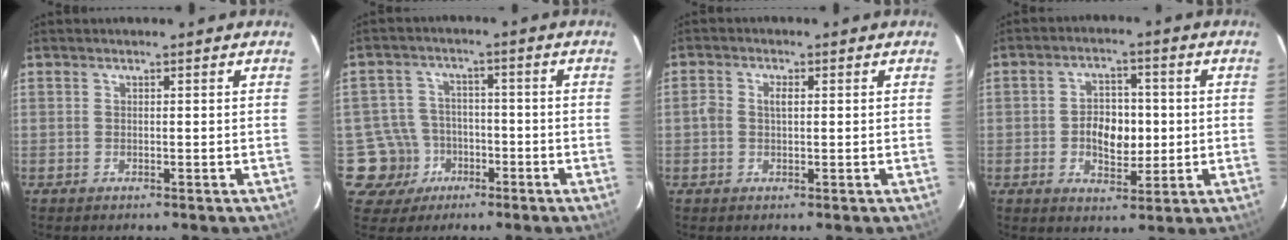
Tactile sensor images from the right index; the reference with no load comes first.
{"total": 8.5, "force": [-3.4, 7.8, 0.2], "torque": [-0.025, 0.027, -0.048]}
{"total": 2.3, "force": [0.1, 1.5, 1.7], "torque": [-0.030, 0.007, 0.000]}
{"total": 7.8, "force": [-0.7, 5.0, 5.9], "torque": [-0.112, 0.008, -0.009]}